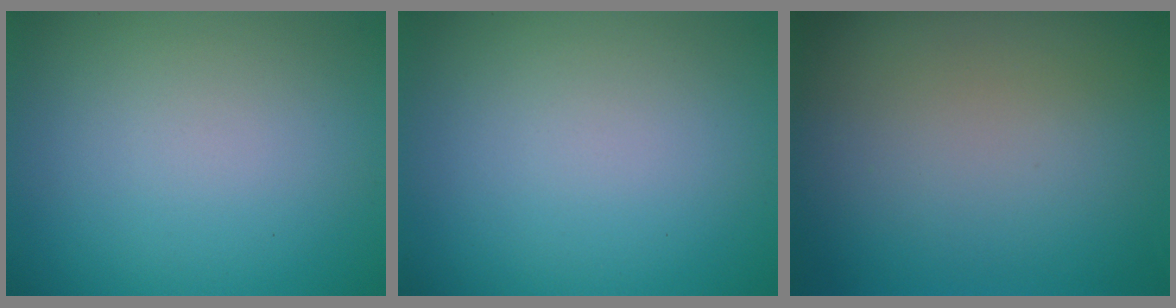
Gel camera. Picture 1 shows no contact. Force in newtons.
{"total": 0.0}
{"total": 0.0}